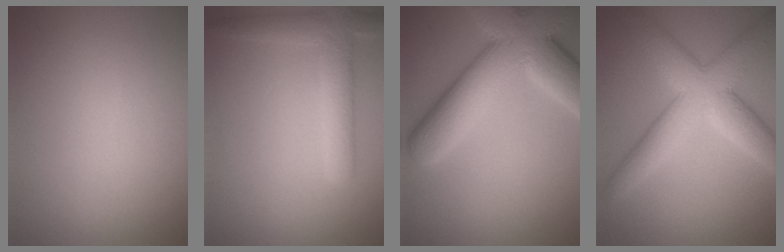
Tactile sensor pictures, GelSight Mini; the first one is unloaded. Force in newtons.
{"total": 3.5, "press": 3.5, "slide": 0.3}
{"total": 10.8, "press": 10.7, "slide": 0.8}
{"total": 8.1, "press": 8.1, "slide": 0.2}